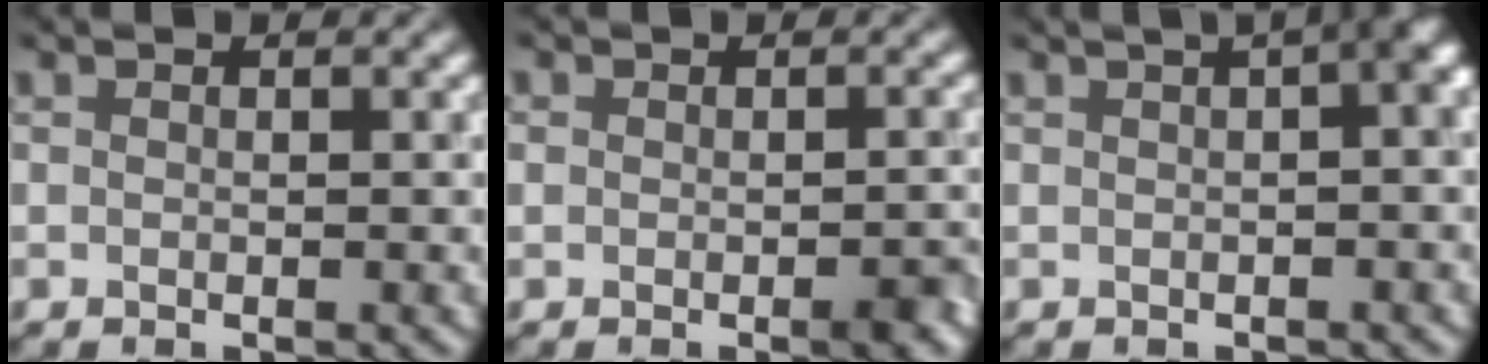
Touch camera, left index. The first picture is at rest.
{"total": 2.5, "force": [-0.9, 1.5, 1.7], "torque": [-0.018, -0.008, -0.012]}
{"total": 9.7, "force": [3.0, 4.6, 8.0], "torque": [-0.036, 0.058, 0.009]}